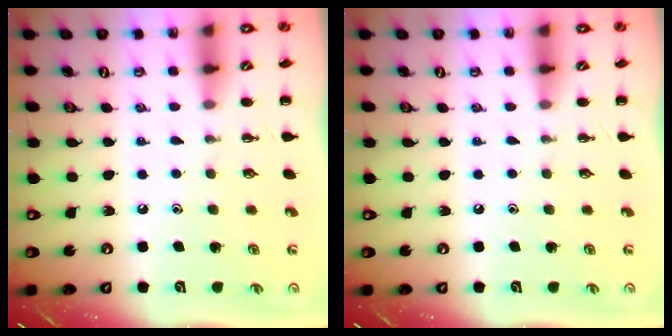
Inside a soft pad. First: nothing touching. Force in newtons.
{"total": 0.0}